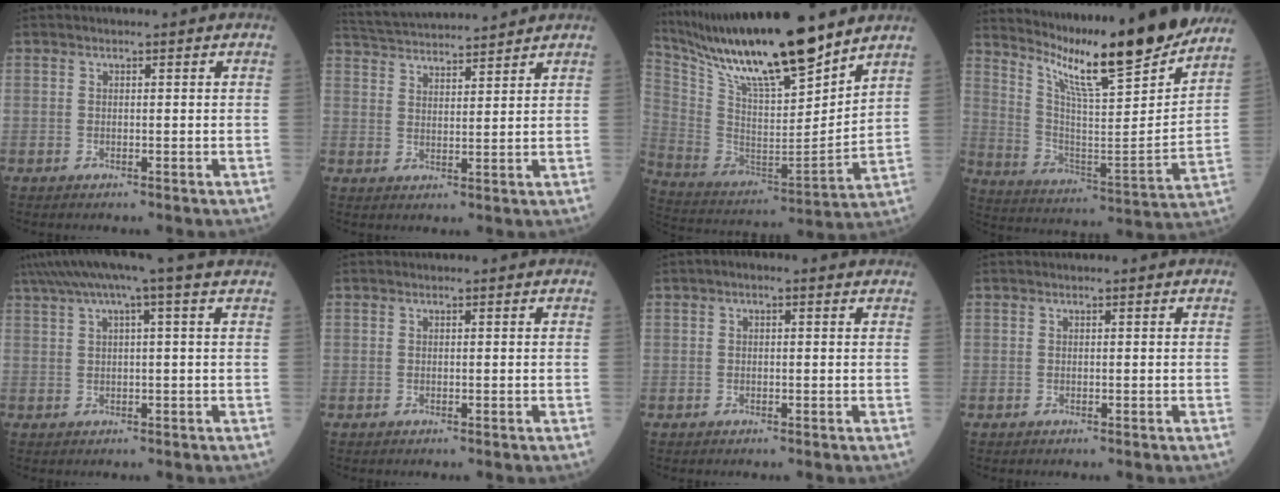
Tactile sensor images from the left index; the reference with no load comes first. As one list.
[{"total": 12.6, "force": [12.0, 0.8, 3.7], "torque": [-0.080, 0.031, 0.194]}, {"total": 22.0, "force": [18.0, 2.4, 12.4], "torque": [-0.230, -0.008, 0.326]}, {"total": 21.5, "force": [18.1, 0.7, 11.5], "torque": [-0.192, -0.047, 0.279]}, {"total": 7.8, "force": [5.3, -1.0, 5.6], "torque": [-0.094, 0.042, 0.077]}, {"total": 0.0}, {"total": 1.6, "force": [0.8, 0.5, 1.3], "torque": [-0.025, 0.014, 0.005]}, {"total": 0.0}]